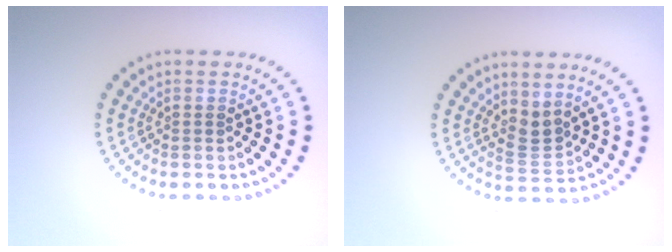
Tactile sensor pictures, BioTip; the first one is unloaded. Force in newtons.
{"total": 2.1, "press": 1.4, "slide": 1.6}